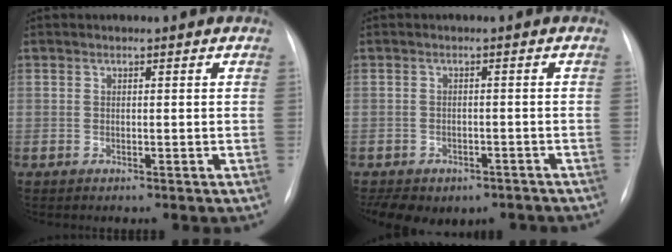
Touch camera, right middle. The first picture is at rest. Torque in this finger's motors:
{"motor_torque": [1.10, -1.04, 0.20, 0.05]}